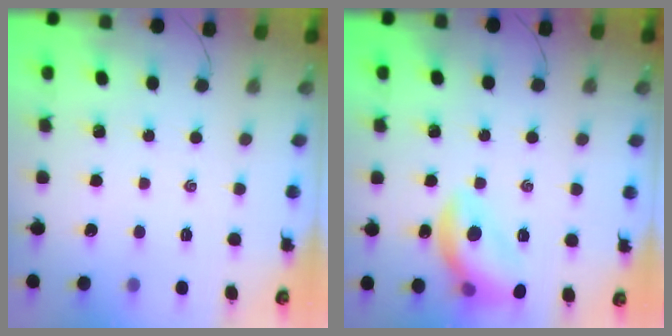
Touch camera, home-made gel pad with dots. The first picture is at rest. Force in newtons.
{"total": 13.6, "press": 13.5, "slide": 1.8}